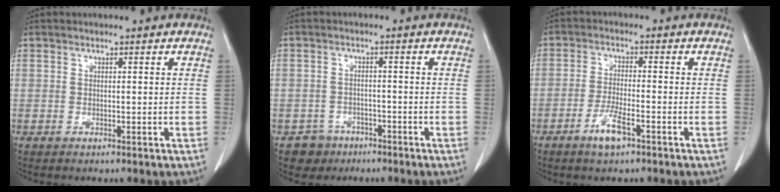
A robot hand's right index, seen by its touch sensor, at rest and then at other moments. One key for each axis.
{"total": 3.8, "fx": -2.3, "fy": 2.9, "fz": -0.3, "tx": 0.008, "ty": 0.013, "tz": -0.036}
{"total": 4.8, "fx": -2.9, "fy": 0.8, "fz": 3.7, "tx": -0.076, "ty": -0.003, "tz": -0.054}